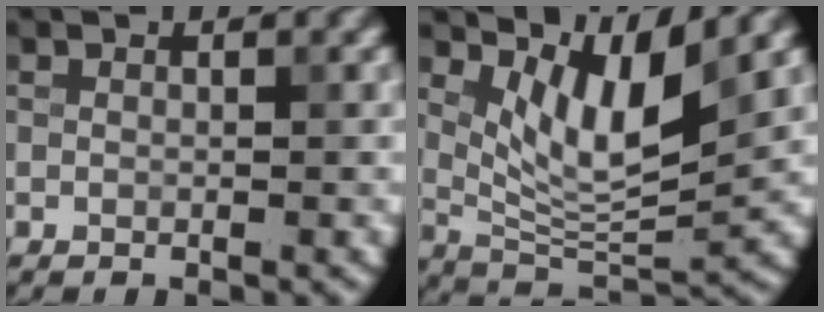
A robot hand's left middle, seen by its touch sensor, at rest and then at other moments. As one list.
[{"total": 6.3, "force": [3.0, 2.1, 5.1], "torque": [-0.093, -0.018, 0.058]}]